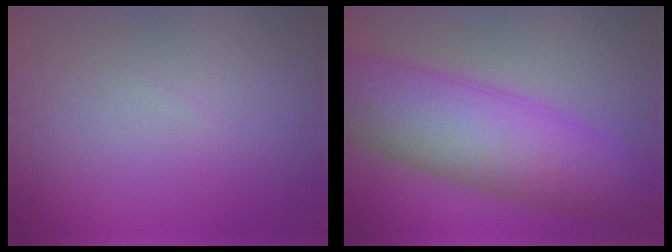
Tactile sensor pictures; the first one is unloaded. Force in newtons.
{"total": 11.1, "press": 11.1, "slide": 0.0}